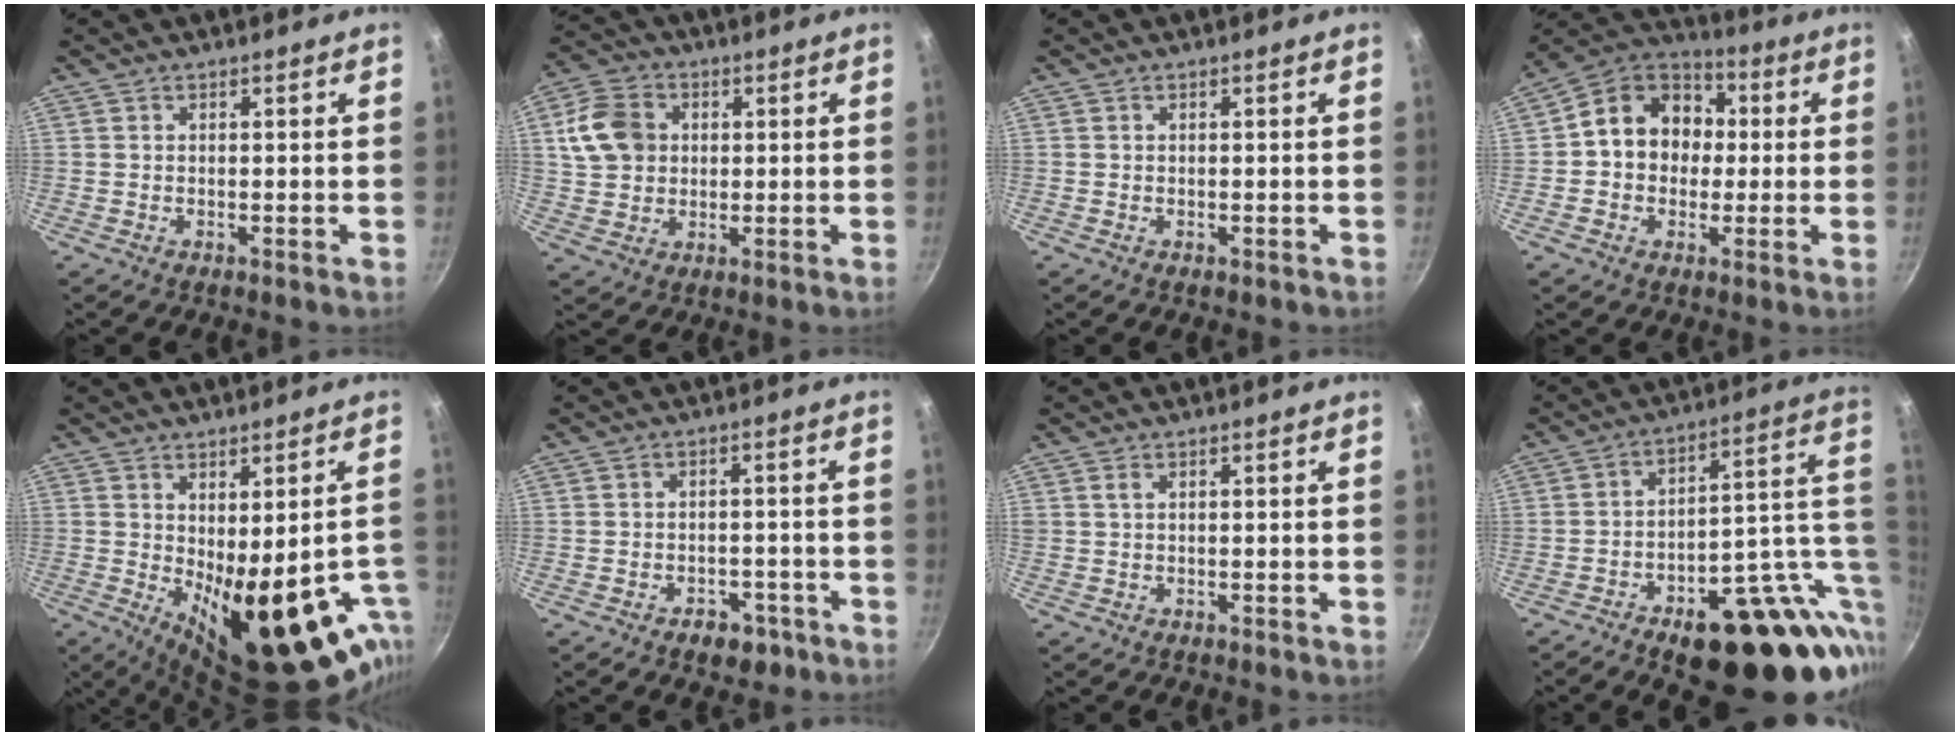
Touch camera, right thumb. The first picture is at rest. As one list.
[{"total": 10.5, "force": [2.2, 8.6, 5.6], "torque": [-0.085, 0.007, 0.033]}, {"total": 0.0}, {"total": 13.6, "force": [0.9, 11.4, 7.4], "torque": [-0.076, 0.032, -0.006]}, {"total": 22.1, "force": [-6.9, 10.1, 18.5], "torque": [-0.205, -0.026, -0.062]}, {"total": 5.1, "force": [-3.0, 3.3, 2.5], "torque": [-0.013, 0.026, -0.028]}, {"total": 0.8, "force": [0.4, 0.4, 0.6], "torque": [-0.010, 0.002, 0.007]}, {"total": 25.6, "force": [-5.7, 12.4, 21.7], "torque": [-0.239, 0.024, -0.064]}]